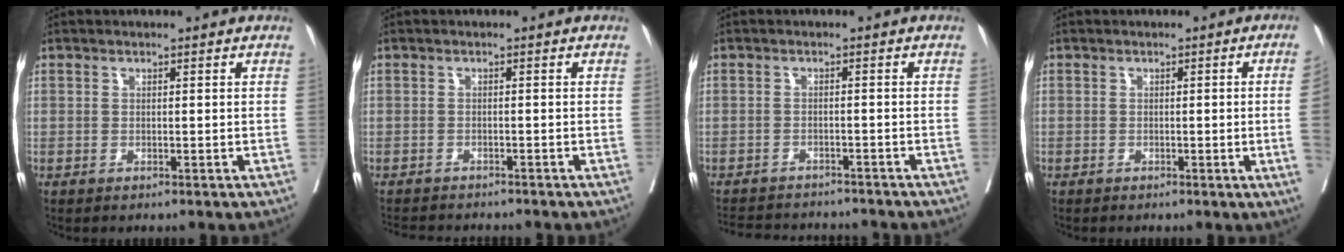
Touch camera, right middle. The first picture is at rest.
{"total": 7.2, "force": [-6.8, 1.4, 2.2], "torque": [-0.031, -0.008, -0.094]}
{"total": 11.3, "force": [-10.6, 2.4, 3.0], "torque": [-0.059, 0.002, -0.140]}
{"total": 3.7, "force": [-0.5, -1.3, 3.4], "torque": [-0.041, -0.007, -0.006]}